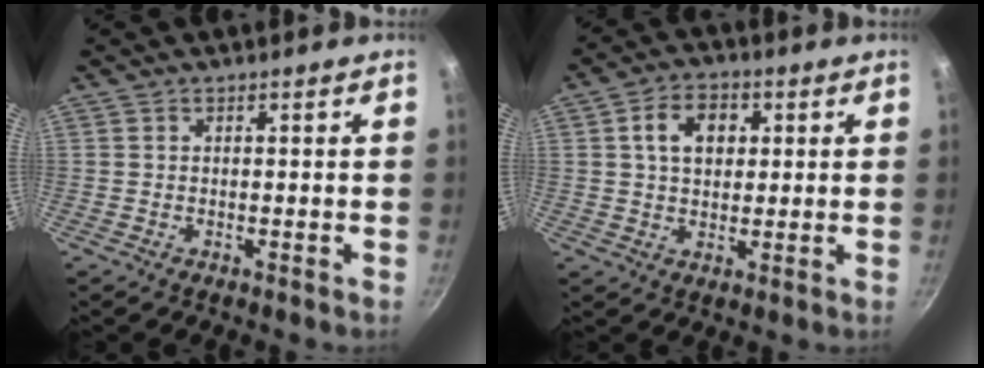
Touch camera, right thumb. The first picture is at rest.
{"total": 8.0, "force": [1.9, 5.7, 5.2], "torque": [-0.068, 0.006, 0.027]}